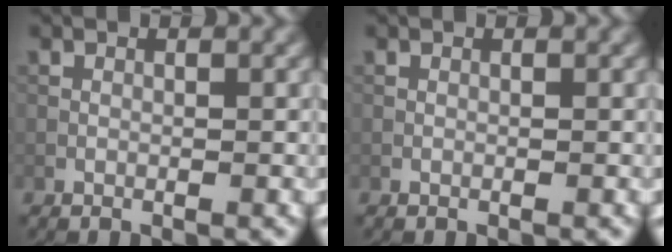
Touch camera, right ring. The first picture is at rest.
{"total": 0.0}